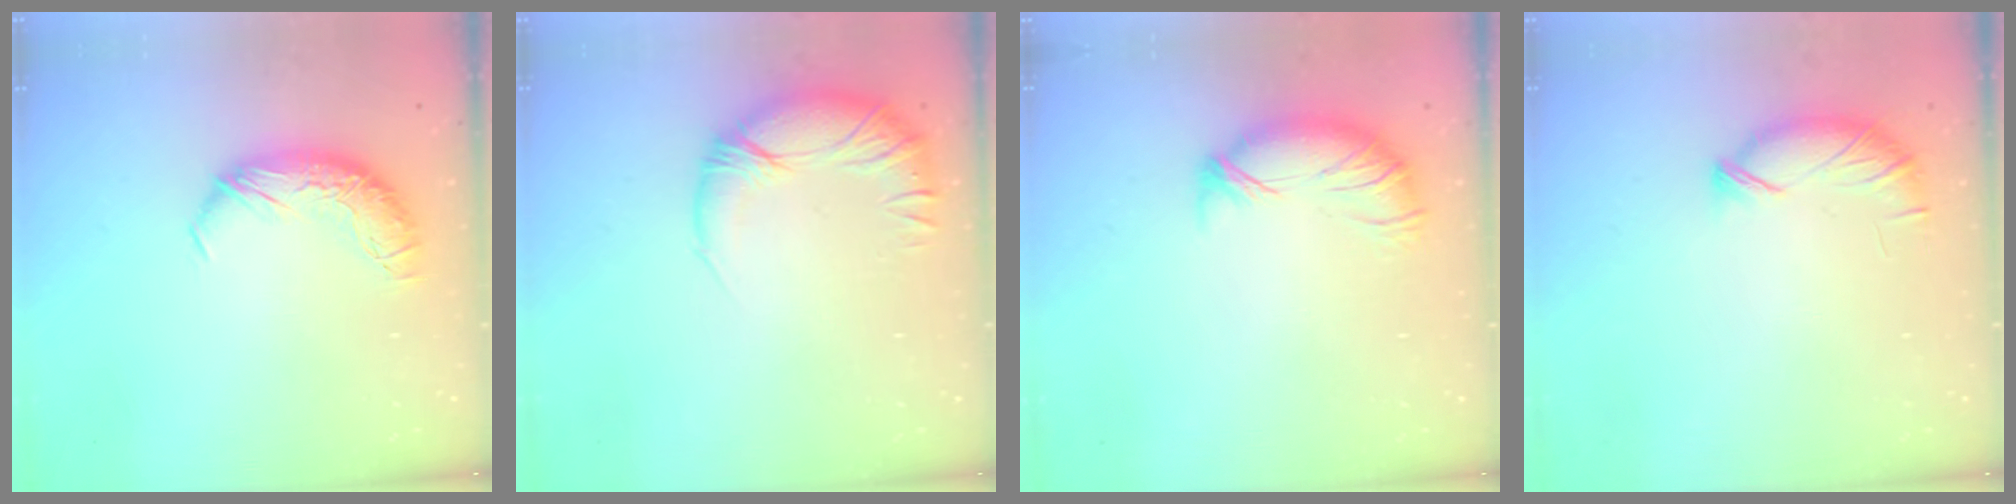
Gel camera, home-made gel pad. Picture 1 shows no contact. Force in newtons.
{"total": 3.3, "press": 2.0, "slide": 2.6}
{"total": 3.7, "press": 3.3, "slide": 1.7}
{"total": 5.7, "press": 5.7, "slide": 0.4}